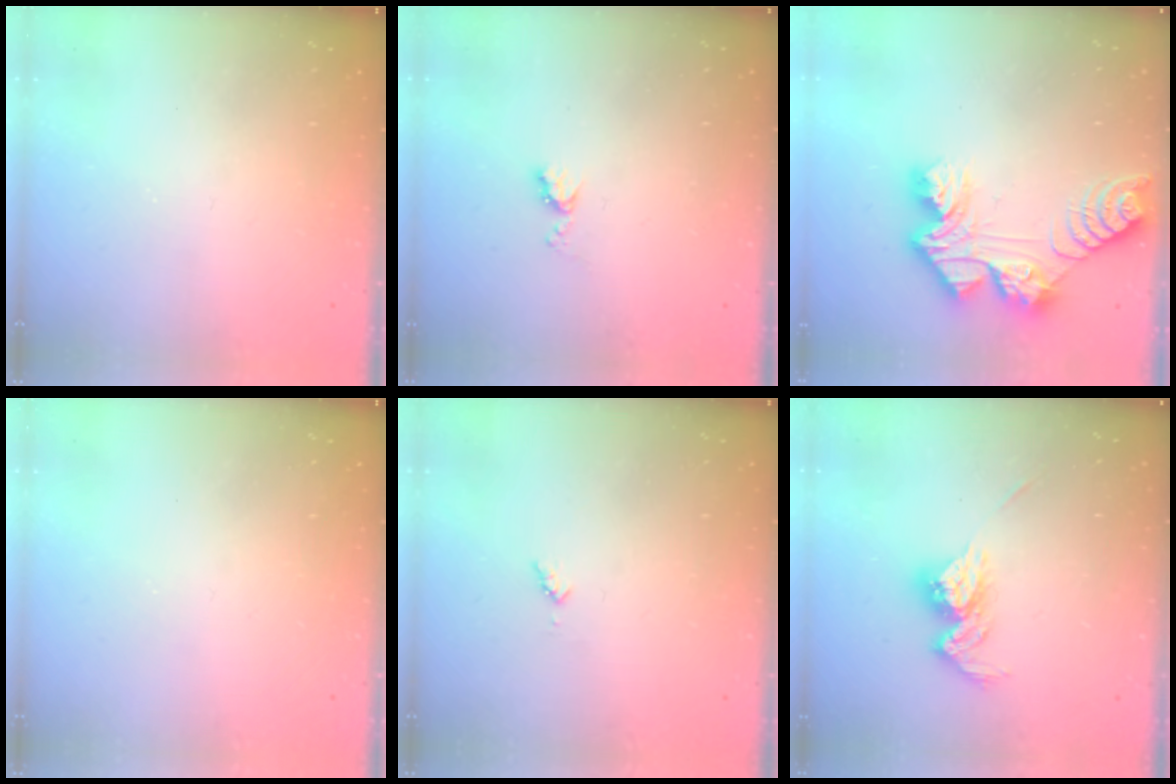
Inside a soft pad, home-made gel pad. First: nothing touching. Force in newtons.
{"total": 5.1, "press": 5.1, "slide": 0.5}
{"total": 13.7, "press": 13.7, "slide": 1.1}
{"total": 0.0}
{"total": 3.4, "press": 3.3, "slide": 0.4}
{"total": 11.8, "press": 11.8, "slide": 0.5}